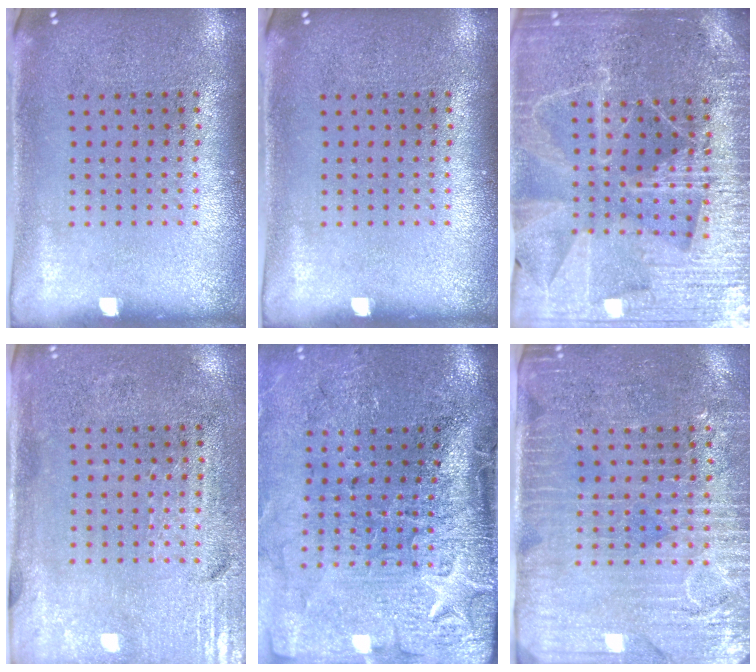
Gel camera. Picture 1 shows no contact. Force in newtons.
{"total": 0.0}
{"total": 4.7, "press": 4.3, "slide": 1.9}
{"total": 3.4, "press": 2.9, "slide": 1.7}
{"total": 4.6, "press": 3.7, "slide": 2.7}
{"total": 3.6, "press": 3.2, "slide": 1.8}